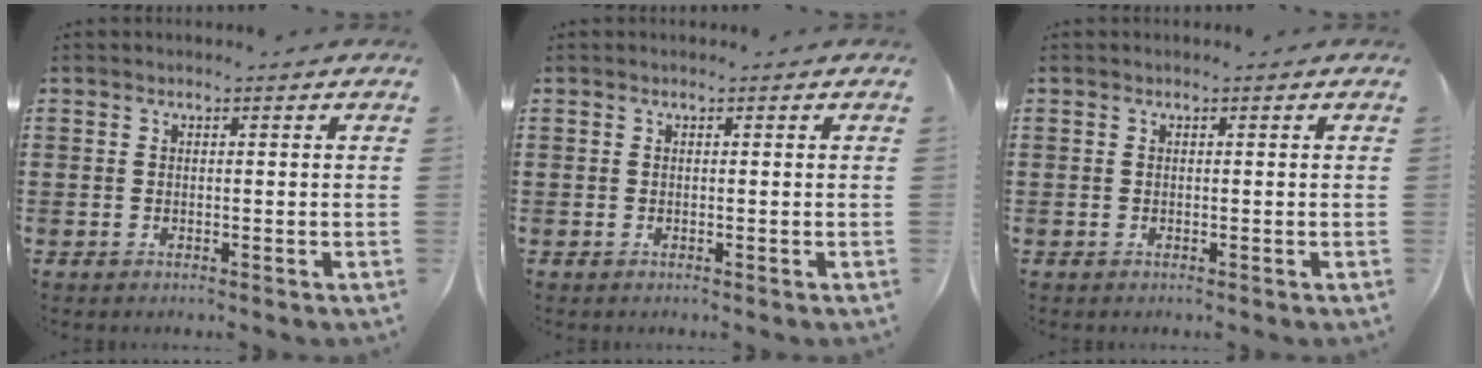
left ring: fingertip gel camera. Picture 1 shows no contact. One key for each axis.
{"total": 0.0}
{"total": 0.0}